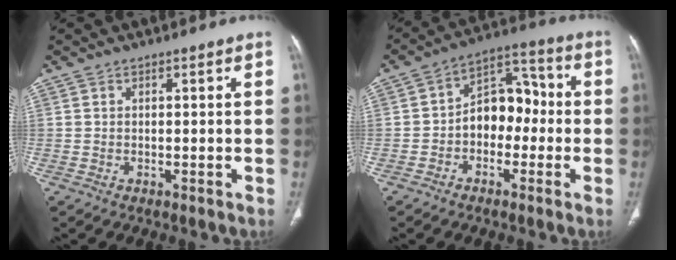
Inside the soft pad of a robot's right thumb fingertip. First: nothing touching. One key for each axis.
{"total": 10.1, "fx": -1.6, "fy": 7.1, "fz": 7.1, "tx": -0.069, "ty": 0.043, "tz": -0.040}